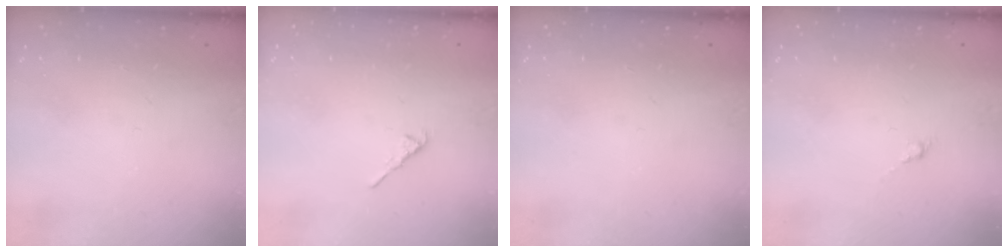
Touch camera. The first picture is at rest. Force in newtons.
{"total": 3.1, "press": 3.0, "slide": 0.8}
{"total": 0.0}
{"total": 0.0}